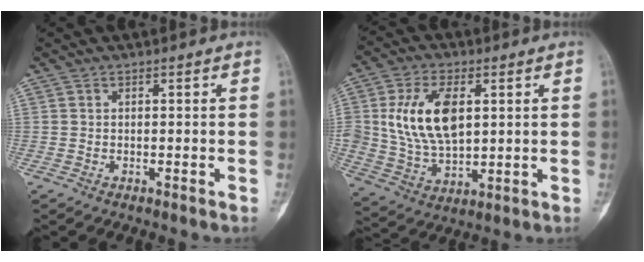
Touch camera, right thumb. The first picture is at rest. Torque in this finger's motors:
{"motor_torque": [0.92, 1.77, 0.16, 0.12, 0.17]}